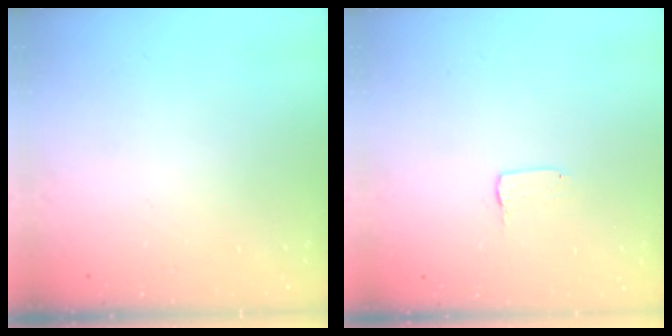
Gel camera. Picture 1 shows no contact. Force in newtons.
{"total": 1.0, "press": 1.0, "slide": 0.1}